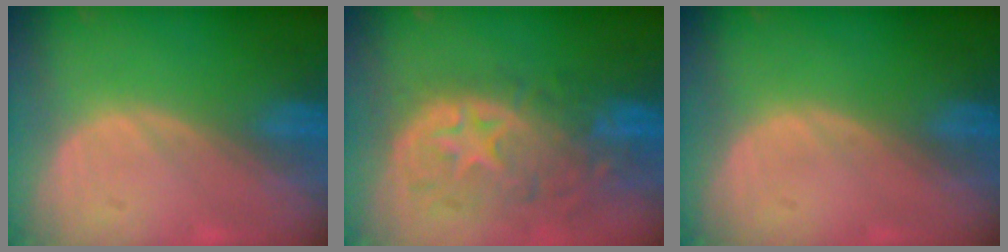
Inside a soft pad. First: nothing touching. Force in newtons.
{"total": 11.2, "press": 9.7, "slide": 5.5}
{"total": 0.0}